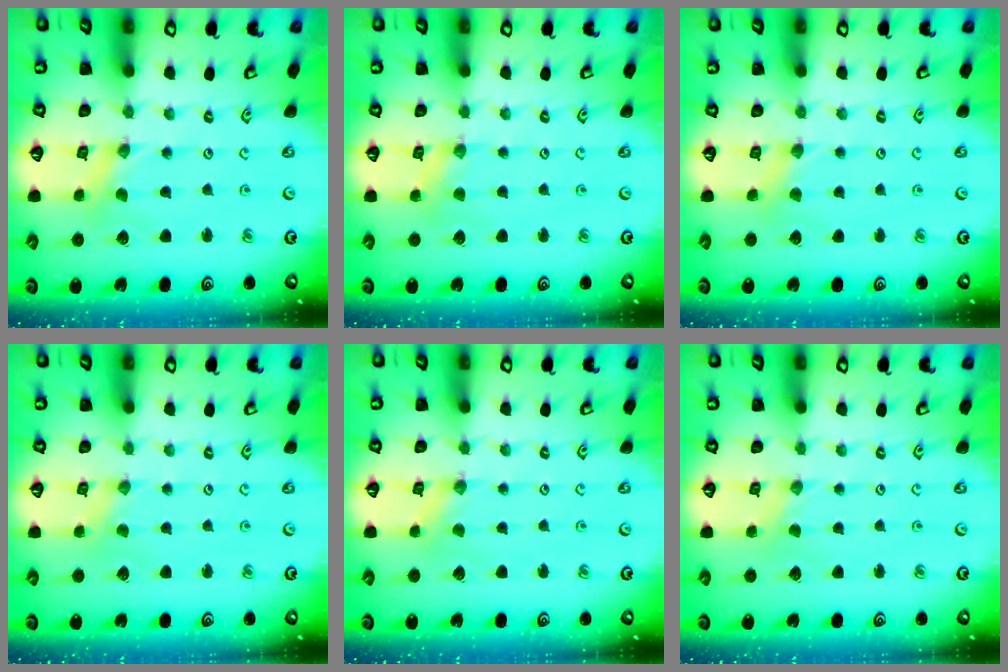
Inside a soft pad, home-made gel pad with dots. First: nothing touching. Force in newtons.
{"total": 2.3, "press": 2.3, "slide": 0.3}
{"total": 2.7, "press": 2.7, "slide": 0.4}
{"total": 0.0}
{"total": 0.5, "press": 0.5, "slide": 0.1}
{"total": 0.0}